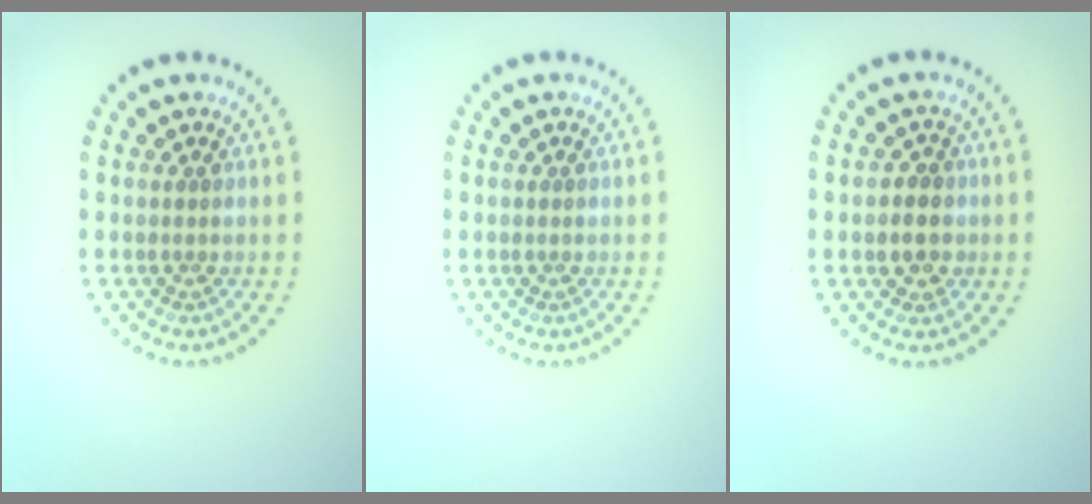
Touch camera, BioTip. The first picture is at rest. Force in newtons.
{"total": 0.0}
{"total": 2.6, "press": 2.5, "slide": 0.8}